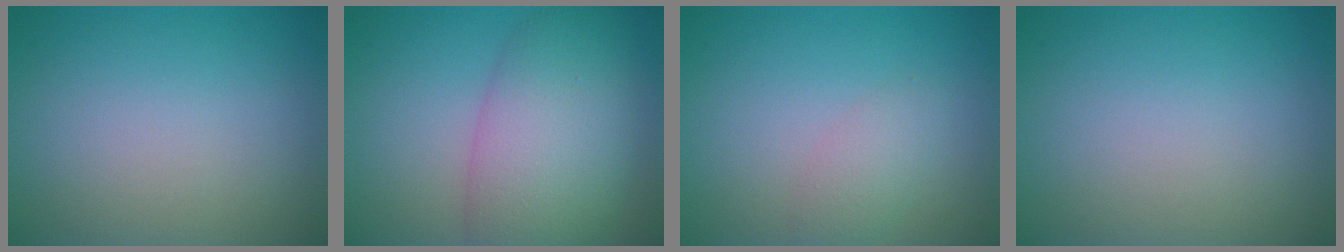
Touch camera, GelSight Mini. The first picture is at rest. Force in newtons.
{"total": 8.5, "press": 8.5, "slide": 0.3}
{"total": 1.8, "press": 1.8, "slide": 0.0}
{"total": 0.0}